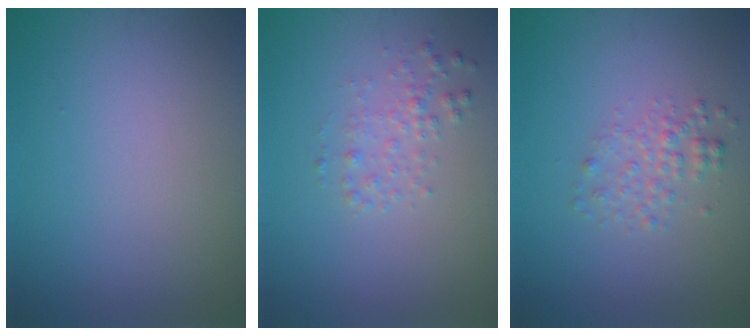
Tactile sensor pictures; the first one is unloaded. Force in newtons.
{"total": 1.6, "press": 1.6, "slide": 0.0}
{"total": 1.9, "press": 1.9, "slide": 0.1}